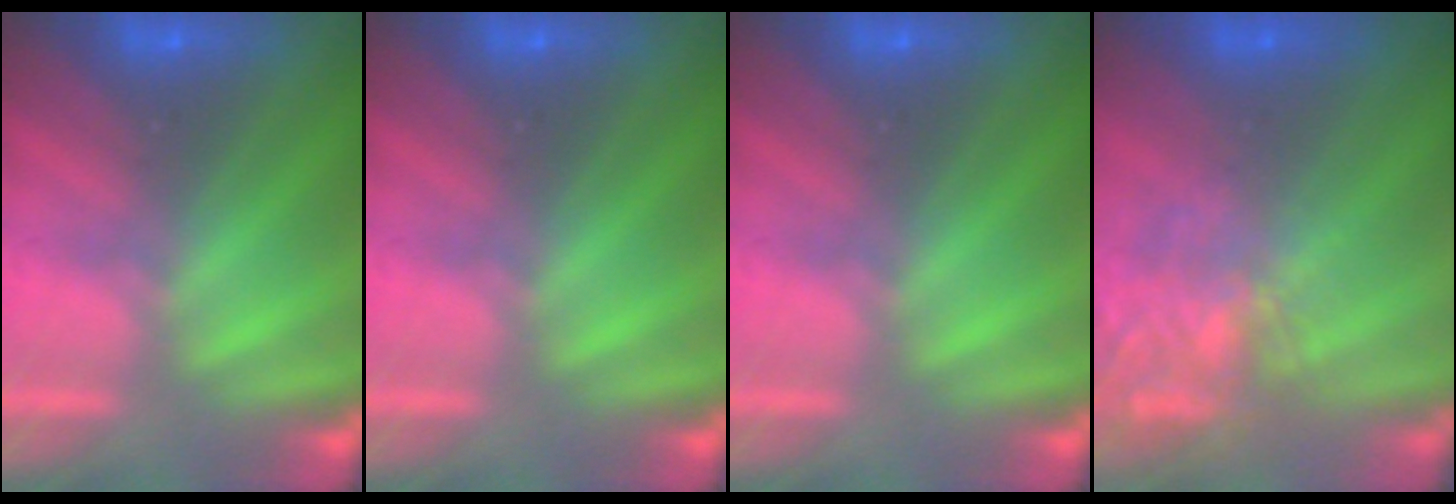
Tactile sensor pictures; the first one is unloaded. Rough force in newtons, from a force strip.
{"total": 0.0}
{"total": 0.0}
{"total": 7.7}